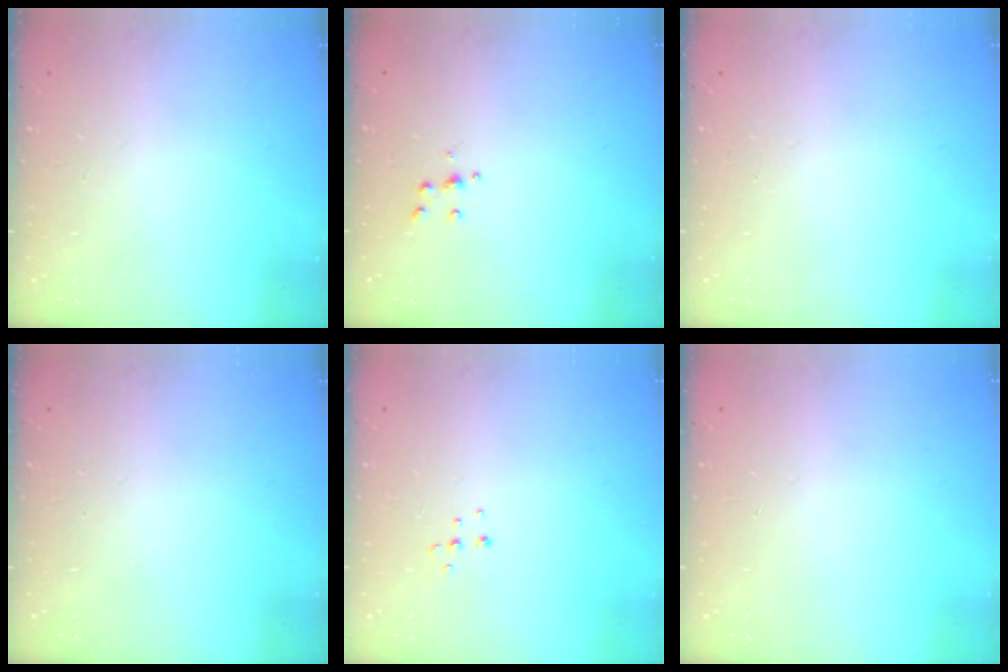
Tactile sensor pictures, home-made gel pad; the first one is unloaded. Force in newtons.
{"total": 3.6, "press": 3.6, "slide": 0.3}
{"total": 0.0}
{"total": 0.0}
{"total": 5.1, "press": 5.0, "slide": 0.4}
{"total": 0.0}